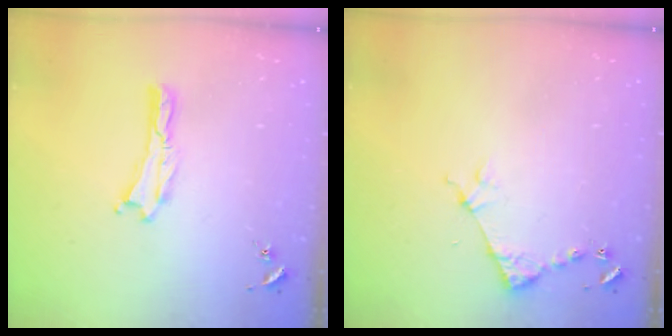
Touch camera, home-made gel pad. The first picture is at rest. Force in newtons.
{"total": 3.8, "press": 3.8, "slide": 0.4}